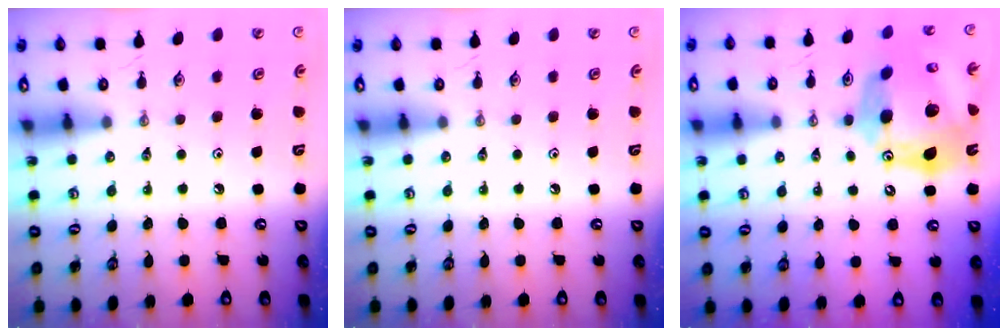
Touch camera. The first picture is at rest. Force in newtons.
{"total": 0.0}
{"total": 20.7, "press": 20.6, "slide": 2.0}